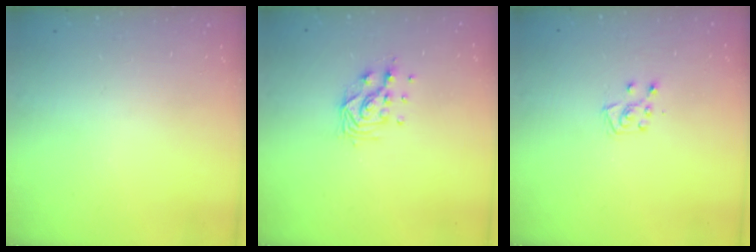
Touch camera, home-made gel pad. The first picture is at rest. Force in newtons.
{"total": 9.6, "press": 9.5, "slide": 0.8}
{"total": 6.3, "press": 6.3, "slide": 0.3}